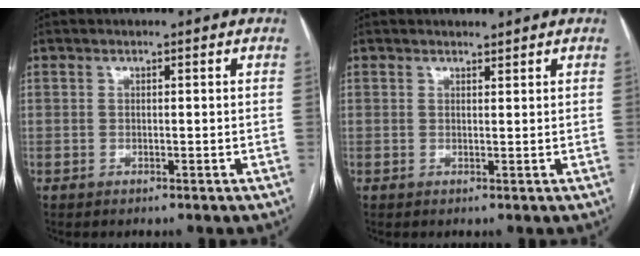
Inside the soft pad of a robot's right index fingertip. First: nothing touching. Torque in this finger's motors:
{"motor_torque": [-0.25, -0.01, -0.02, 0.00]}